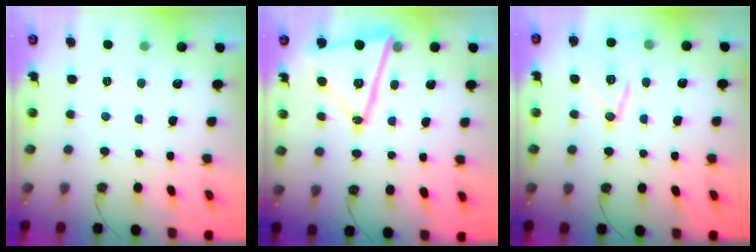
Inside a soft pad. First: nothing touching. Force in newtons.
{"total": 15.6, "press": 15.5, "slide": 1.7}
{"total": 12.3, "press": 12.3, "slide": 0.2}